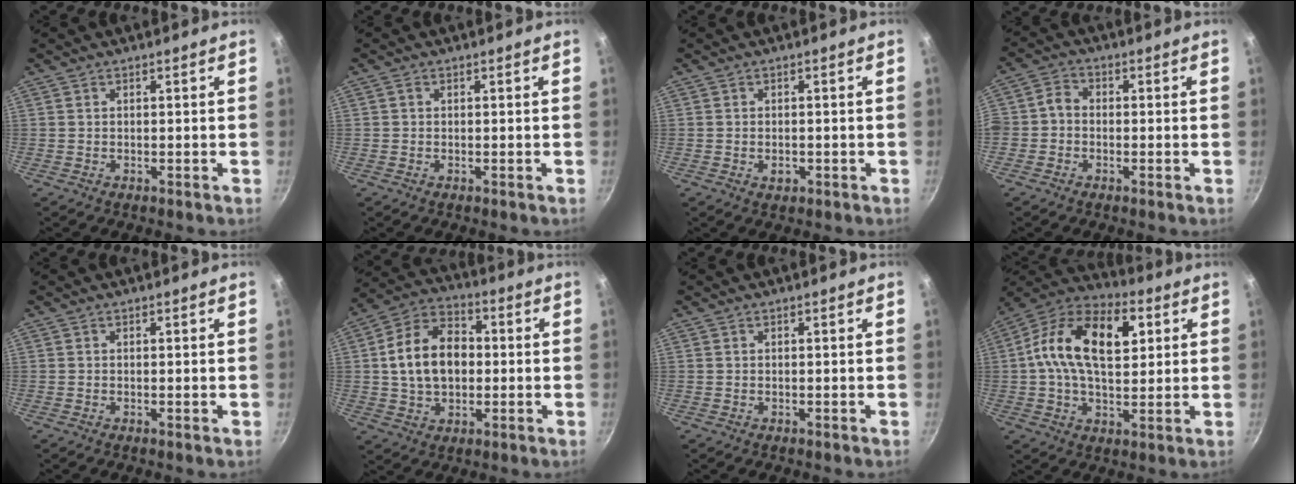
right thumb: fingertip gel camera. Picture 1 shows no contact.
{"total": 0.6, "force": [0.0, 0.5, 0.3], "torque": [-0.003, 0.004, -0.001]}
{"total": 2.1, "force": [-0.6, 1.4, 1.4], "torque": [-0.019, 0.002, -0.009]}
{"total": 3.5, "force": [-1.0, 3.0, 1.7], "torque": [-0.021, 0.014, -0.033]}
{"total": 0.0}
{"total": 14.4, "force": [0.5, 10.1, 10.2], "torque": [-0.146, 0.025, -0.002]}
{"total": 0.0}
{"total": 20.1, "force": [4.5, 12.5, 15.1], "torque": [-0.234, 0.010, 0.054]}